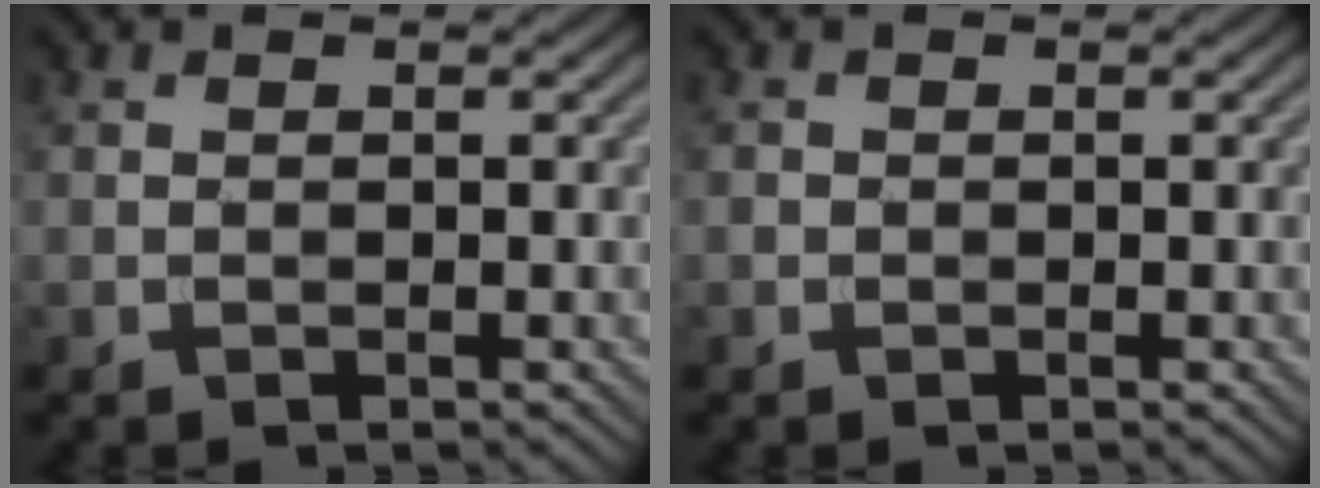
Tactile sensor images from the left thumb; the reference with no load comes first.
{"total": 0.7, "force": [-0.2, 0.6, 0.1], "torque": [-0.001, -0.004, -0.006]}